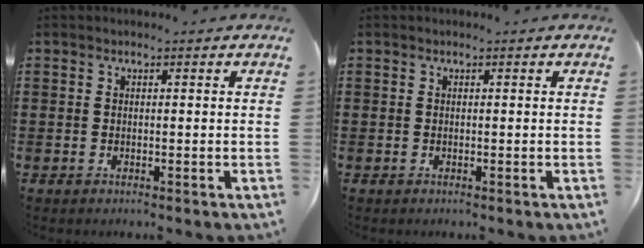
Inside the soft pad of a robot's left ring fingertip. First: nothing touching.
{"total": 0.0}